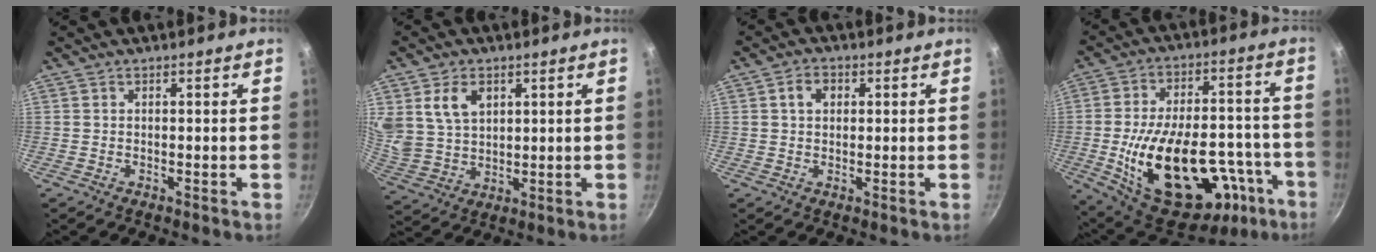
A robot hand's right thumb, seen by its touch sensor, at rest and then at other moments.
{"total": 9.3, "force": [3.6, 6.6, 5.5], "torque": [-0.087, -0.018, 0.080]}
{"total": 3.6, "force": [0.9, 2.7, 2.2], "torque": [-0.024, 0.006, 0.011]}
{"total": 31.8, "force": [-11.2, 17.4, 24.1], "torque": [-0.350, 0.045, -0.142]}